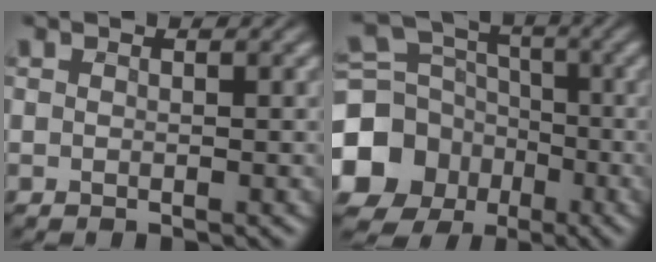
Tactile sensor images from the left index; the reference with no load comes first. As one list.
[{"total": 11.6, "force": [-4.6, 10.1, 3.5], "torque": [-0.102, -0.026, -0.108]}]